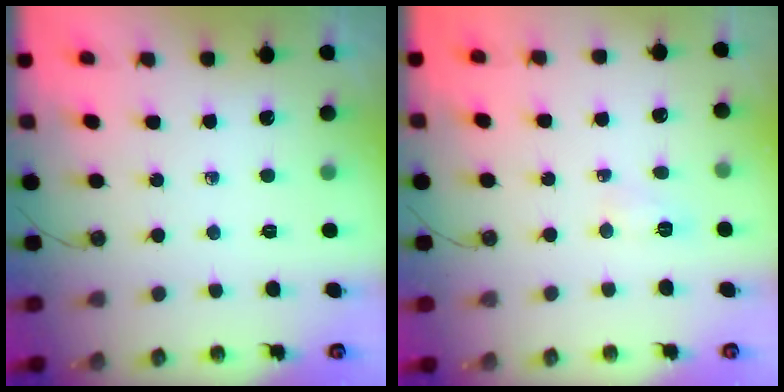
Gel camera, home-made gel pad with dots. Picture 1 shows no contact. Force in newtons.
{"total": 3.5, "press": 3.3, "slide": 1.2}